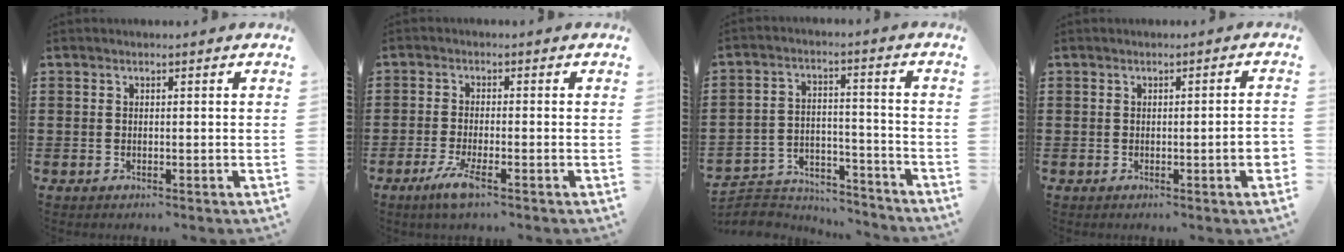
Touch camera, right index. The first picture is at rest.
{"total": 4.0, "force": [-2.2, 0.1, 3.3], "torque": [-0.082, -0.020, -0.043]}
{"total": 5.2, "force": [-5.0, 1.2, 0.5], "torque": [-0.019, 0.009, -0.103]}
{"total": 2.6, "force": [-0.5, -0.1, 2.5], "torque": [-0.039, -0.005, -0.009]}